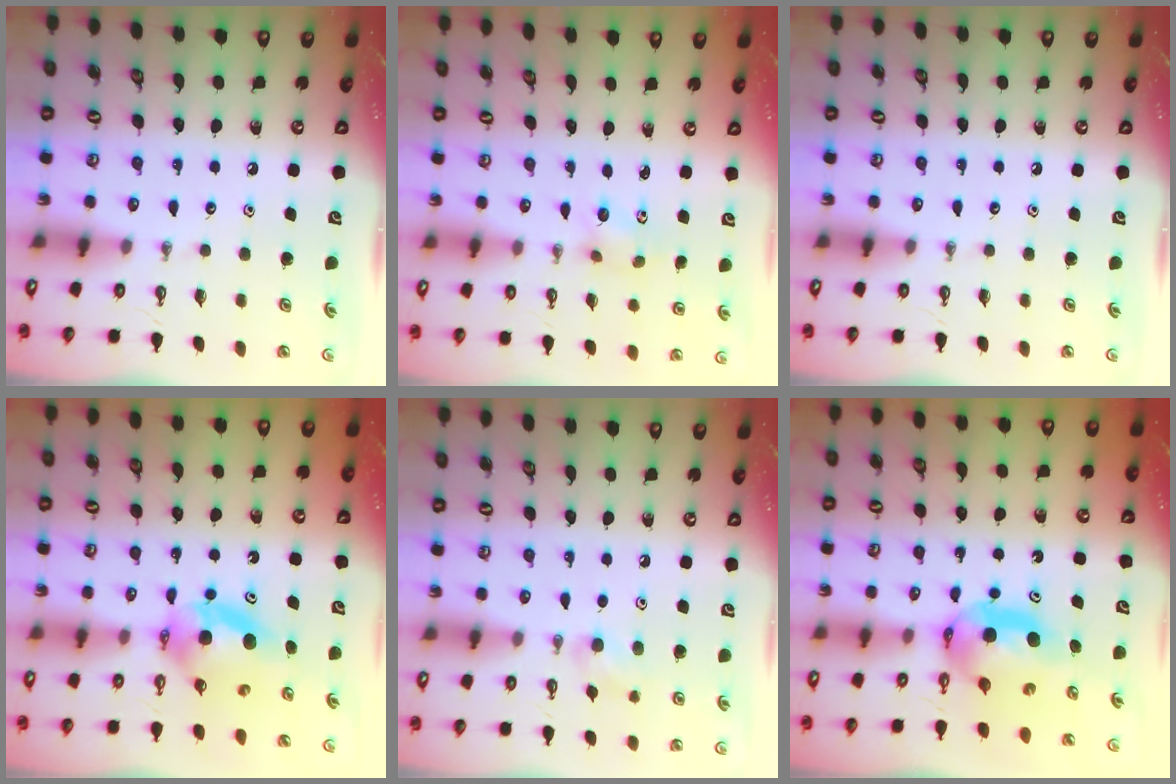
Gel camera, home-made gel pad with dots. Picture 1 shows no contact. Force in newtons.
{"total": 4.6, "press": 4.2, "slide": 2.0}
{"total": 0.0}
{"total": 6.6, "press": 6.3, "slide": 2.0}
{"total": 7.3, "press": 6.9, "slide": 2.3}
{"total": 9.8, "press": 4.7, "slide": 8.5}